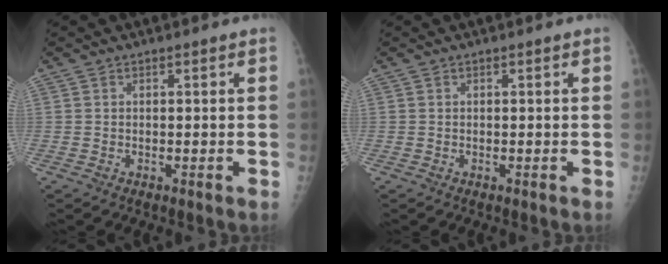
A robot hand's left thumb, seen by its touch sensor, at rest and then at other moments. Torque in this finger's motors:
{"motor_torque": [0.00, 0.00, -0.03, -0.03, 0.00]}